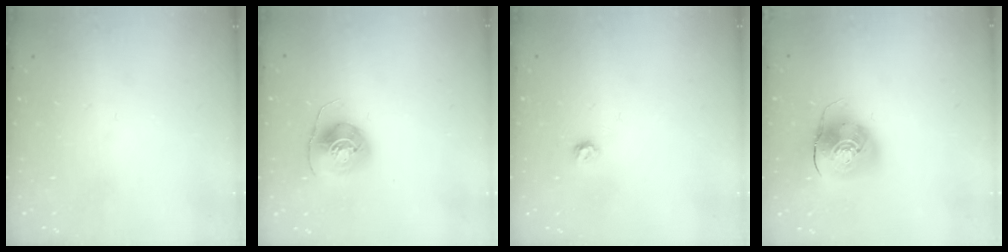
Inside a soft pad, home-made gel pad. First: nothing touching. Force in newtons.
{"total": 8.3, "press": 8.3, "slide": 0.4}
{"total": 4.0, "press": 3.9, "slide": 0.6}
{"total": 10.1, "press": 10.0, "slide": 1.6}